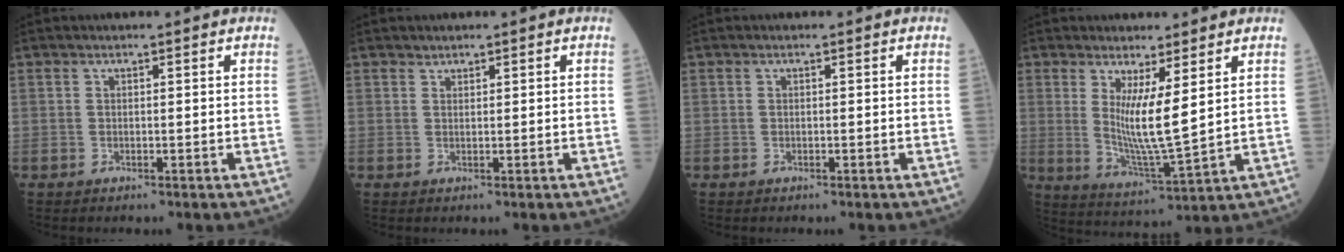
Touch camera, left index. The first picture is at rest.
{"total": 0.6, "force": [0.6, 0.2, -0.1], "torque": [-0.001, 0.001, 0.010]}
{"total": 0.0}
{"total": 7.7, "force": [2.3, 0.3, 7.3], "torque": [-0.145, -0.028, 0.047]}